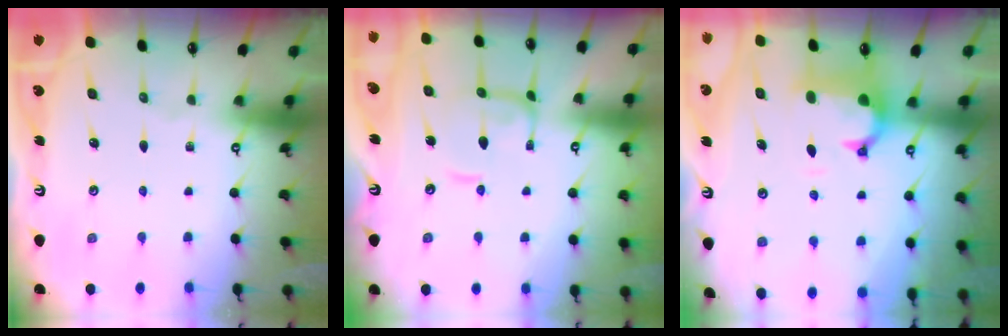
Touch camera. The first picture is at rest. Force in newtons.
{"total": 3.9, "press": 3.8, "slide": 0.7}
{"total": 1.9, "press": 1.5, "slide": 1.1}